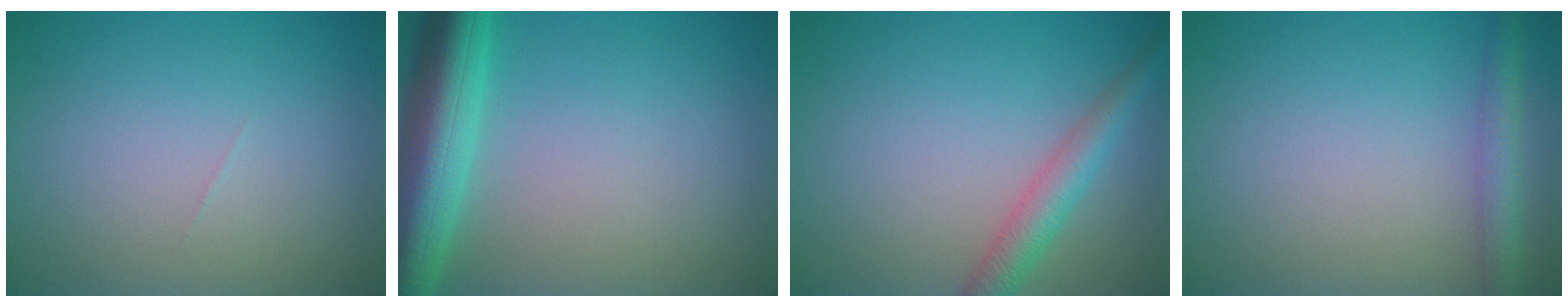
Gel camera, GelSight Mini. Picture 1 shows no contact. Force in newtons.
{"total": 7.5, "press": 7.5, "slide": 0.4}
{"total": 3.1, "press": 3.1, "slide": 0.0}
{"total": 3.0, "press": 3.0, "slide": 0.1}